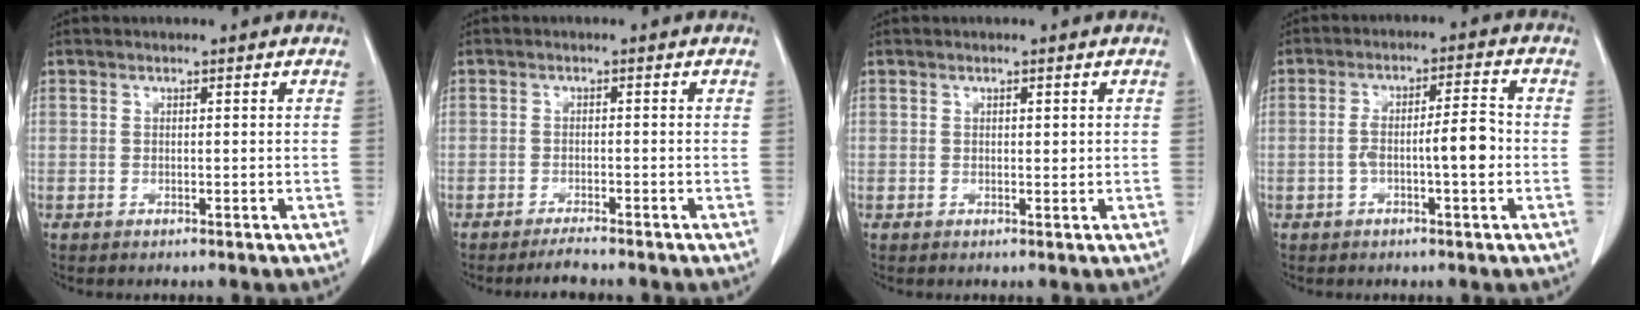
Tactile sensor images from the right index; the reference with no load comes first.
{"total": 2.5, "force": [-2.3, -0.2, 0.9], "torque": [-0.019, -0.008, -0.038]}
{"total": 0.8, "force": [0.3, 0.4, 0.6], "torque": [-0.008, -0.001, 0.005]}
{"total": 6.3, "force": [-1.3, 0.8, 6.1], "torque": [-0.110, 0.016, -0.021]}